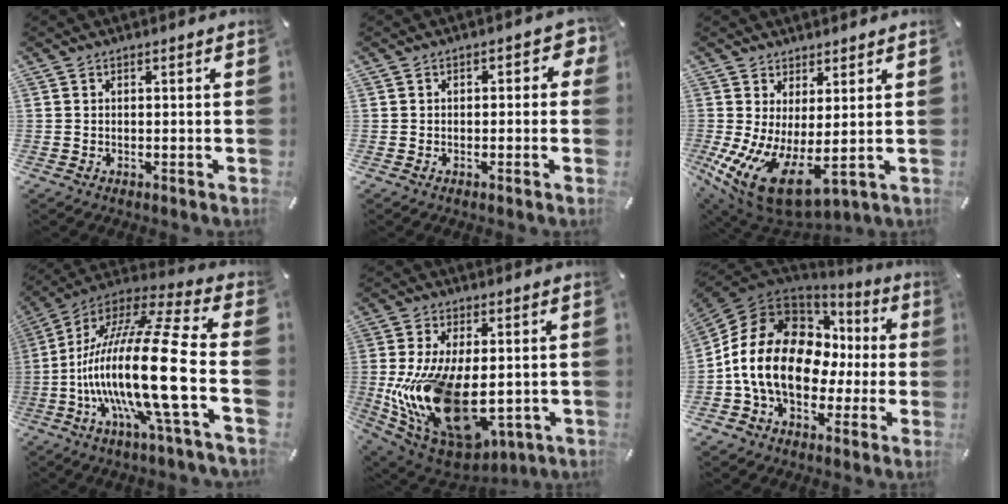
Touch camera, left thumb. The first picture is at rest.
{"total": 2.9, "force": [-0.7, 1.9, 2.1], "torque": [-0.031, 0.012, -0.017]}
{"total": 10.0, "force": [-0.6, 4.8, 8.8], "torque": [-0.181, -0.035, -0.001]}
{"total": 24.6, "force": [-4.8, 4.1, 23.8], "torque": [-0.511, -0.010, -0.093]}
{"total": 23.2, "force": [-1.6, 13.8, 18.6], "torque": [-0.376, -0.015, -0.002]}
{"total": 19.2, "force": [-1.0, 14.3, 12.8], "torque": [-0.264, 0.009, -0.014]}